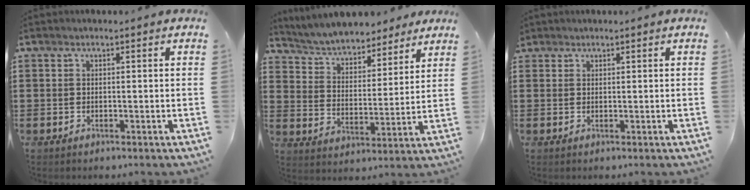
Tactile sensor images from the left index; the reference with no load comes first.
{"total": 5.4, "force": [5.2, 0.8, 0.9], "torque": [-0.046, -0.033, 0.089]}
{"total": 0.9, "force": [0.8, 0.4, 0.1], "torque": [-0.004, 0.001, 0.017]}